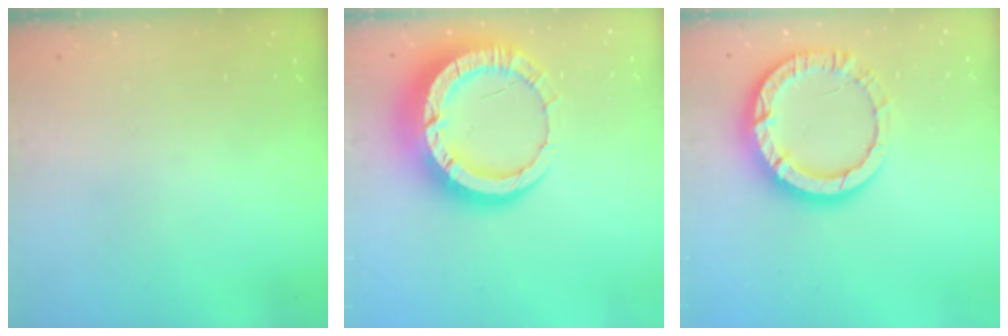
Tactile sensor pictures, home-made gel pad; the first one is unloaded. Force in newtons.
{"total": 18.8, "press": 18.7, "slide": 1.8}
{"total": 13.6, "press": 13.5, "slide": 1.1}